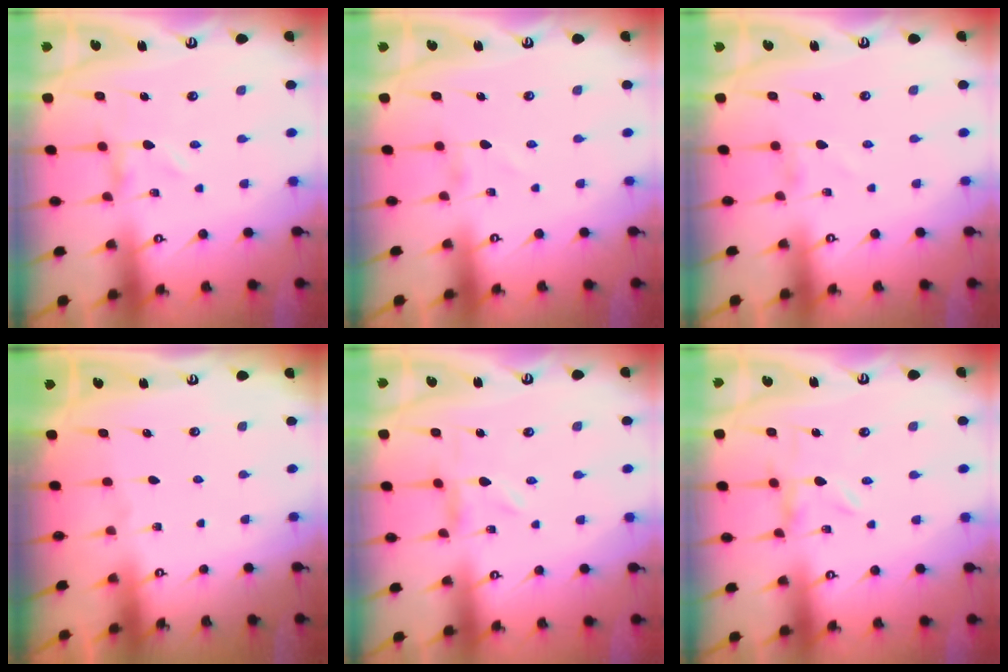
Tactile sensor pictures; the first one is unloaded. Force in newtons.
{"total": 0.9, "press": 0.9, "slide": 0.1}
{"total": 0.6, "press": 0.6, "slide": 0.2}
{"total": 0.0}
{"total": 0.0}
{"total": 0.0}